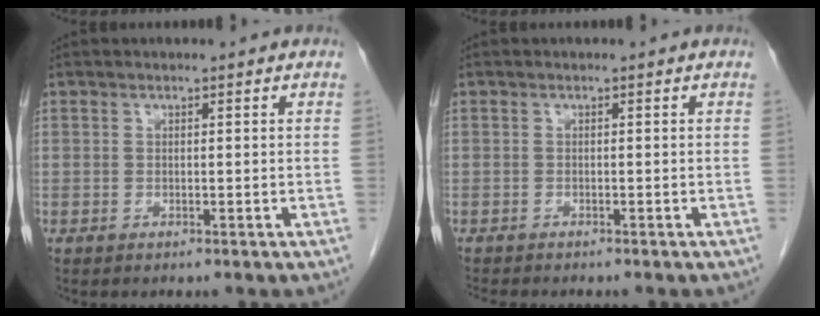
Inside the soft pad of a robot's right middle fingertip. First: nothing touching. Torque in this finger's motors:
{"motor_torque": [0.28, -0.24, 0.10, 0.06]}